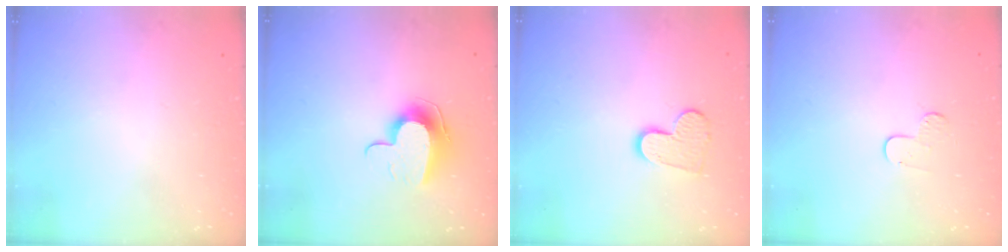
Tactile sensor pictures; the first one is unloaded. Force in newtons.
{"total": 10.3, "press": 10.3, "slide": 0.4}
{"total": 9.9, "press": 9.8, "slide": 0.7}
{"total": 5.5, "press": 5.5, "slide": 0.6}